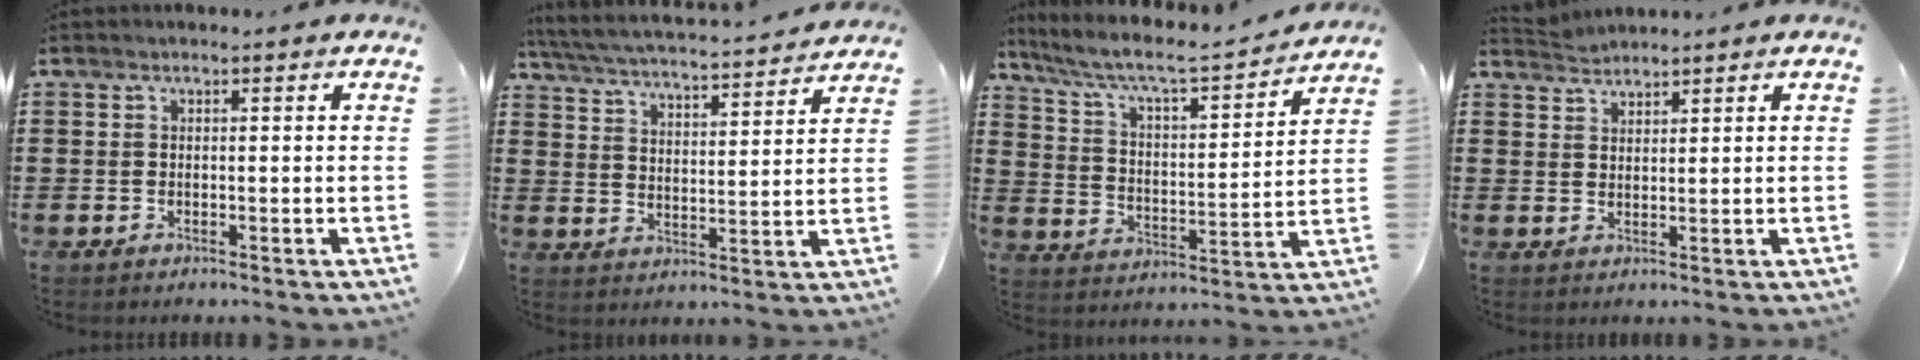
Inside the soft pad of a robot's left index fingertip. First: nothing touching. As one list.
[{"total": 4.4, "force": [4.2, -0.5, 1.2], "torque": [-0.045, -0.034, 0.065]}, {"total": 5.9, "force": [5.0, 0.4, 3.0], "torque": [-0.081, -0.039, 0.076]}, {"total": 2.2, "force": [2.1, -0.1, -0.4], "torque": [0.001, -0.002, 0.043]}]